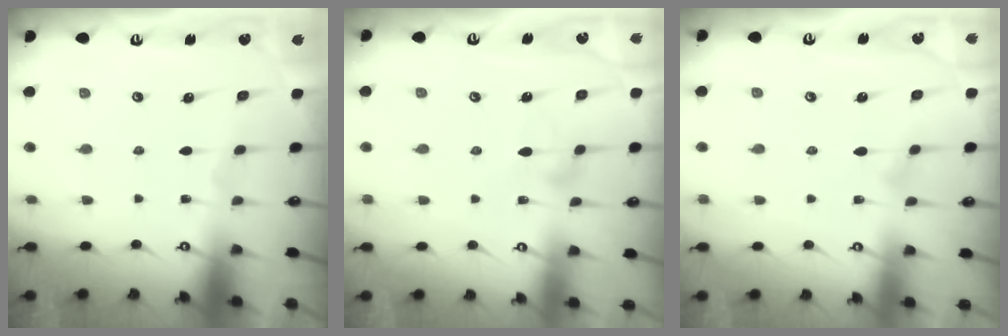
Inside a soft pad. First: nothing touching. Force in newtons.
{"total": 6.6, "press": 6.6, "slide": 0.3}
{"total": 5.8, "press": 5.8, "slide": 0.3}